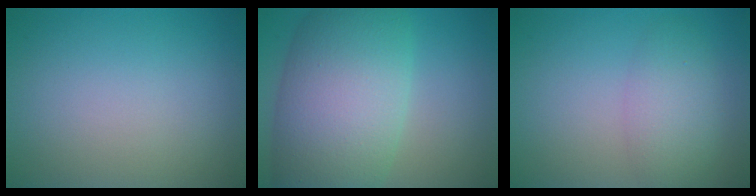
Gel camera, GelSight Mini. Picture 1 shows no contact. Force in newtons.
{"total": 11.3, "press": 11.3, "slide": 0.5}
{"total": 3.5, "press": 3.5, "slide": 0.1}